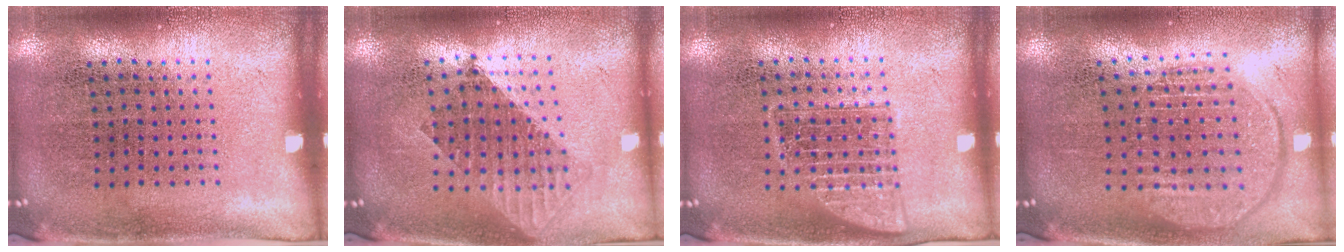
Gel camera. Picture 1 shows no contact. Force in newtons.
{"total": 1.6, "press": 1.3, "slide": 0.8}
{"total": 1.2, "press": 1.2, "slide": 0.2}
{"total": 1.9, "press": 1.7, "slide": 1.0}